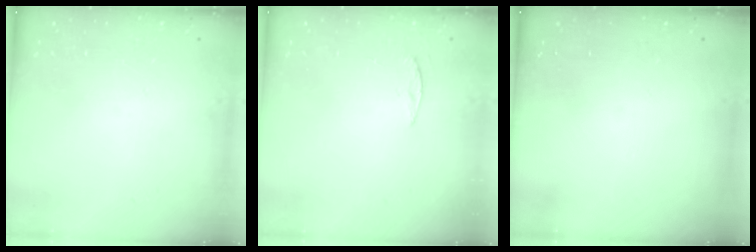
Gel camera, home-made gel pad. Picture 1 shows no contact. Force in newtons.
{"total": 3.5, "press": 3.5, "slide": 0.4}
{"total": 0.0}